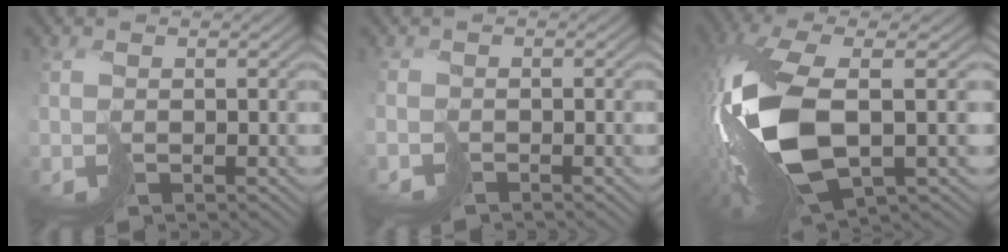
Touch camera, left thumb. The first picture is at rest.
{"total": 1.4, "force": [-1.2, 0.1, -0.8], "torque": [0.021, -0.003, -0.024]}
{"total": 13.1, "force": [-1.0, 5.5, 11.8], "torque": [-0.282, -0.005, -0.017]}